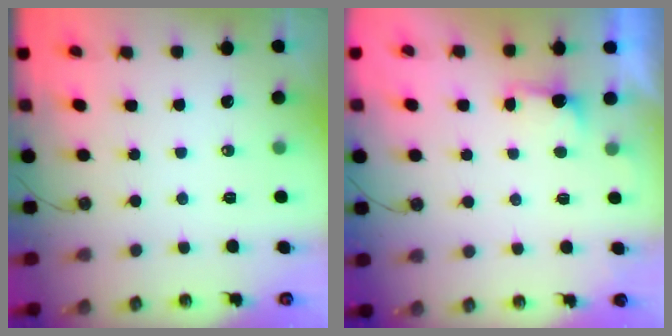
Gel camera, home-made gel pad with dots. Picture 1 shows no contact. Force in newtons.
{"total": 1.3, "press": 0.9, "slide": 0.8}